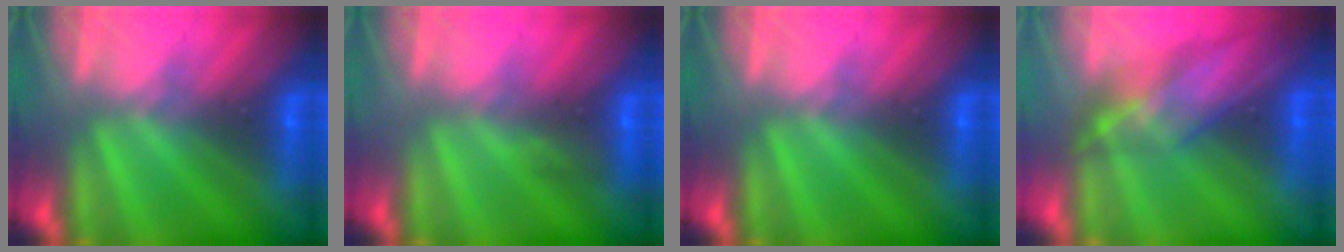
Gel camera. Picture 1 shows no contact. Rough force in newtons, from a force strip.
{"total": 2.9}
{"total": 0.0}
{"total": 4.2}